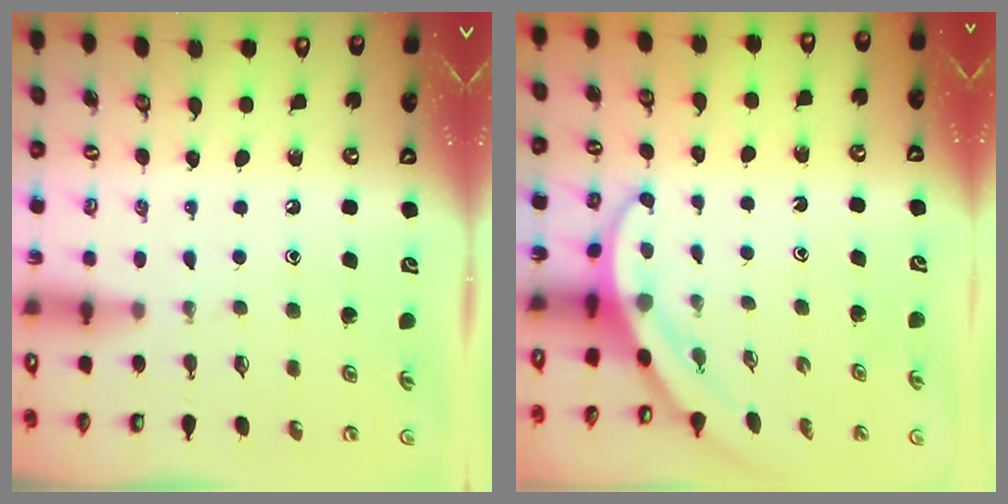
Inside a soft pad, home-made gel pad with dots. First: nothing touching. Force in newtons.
{"total": 3.1, "press": 3.1, "slide": 0.1}